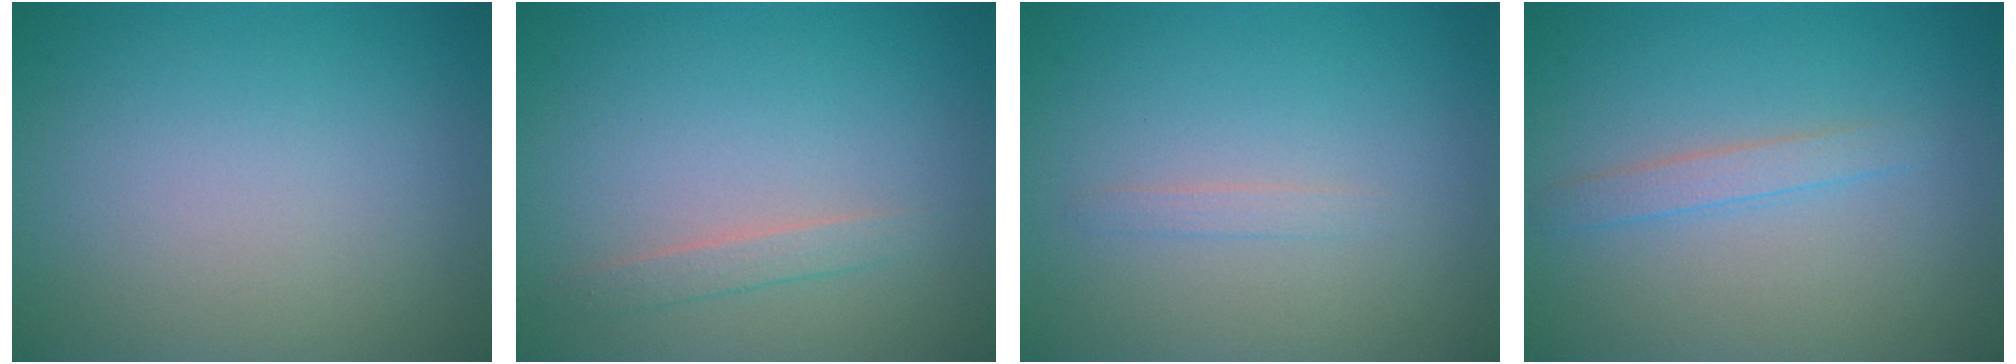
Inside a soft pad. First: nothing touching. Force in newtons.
{"total": 1.3, "press": 1.3, "slide": 0.1}
{"total": 0.8, "press": 0.8, "slide": 0.0}
{"total": 1.6, "press": 1.6, "slide": 0.1}